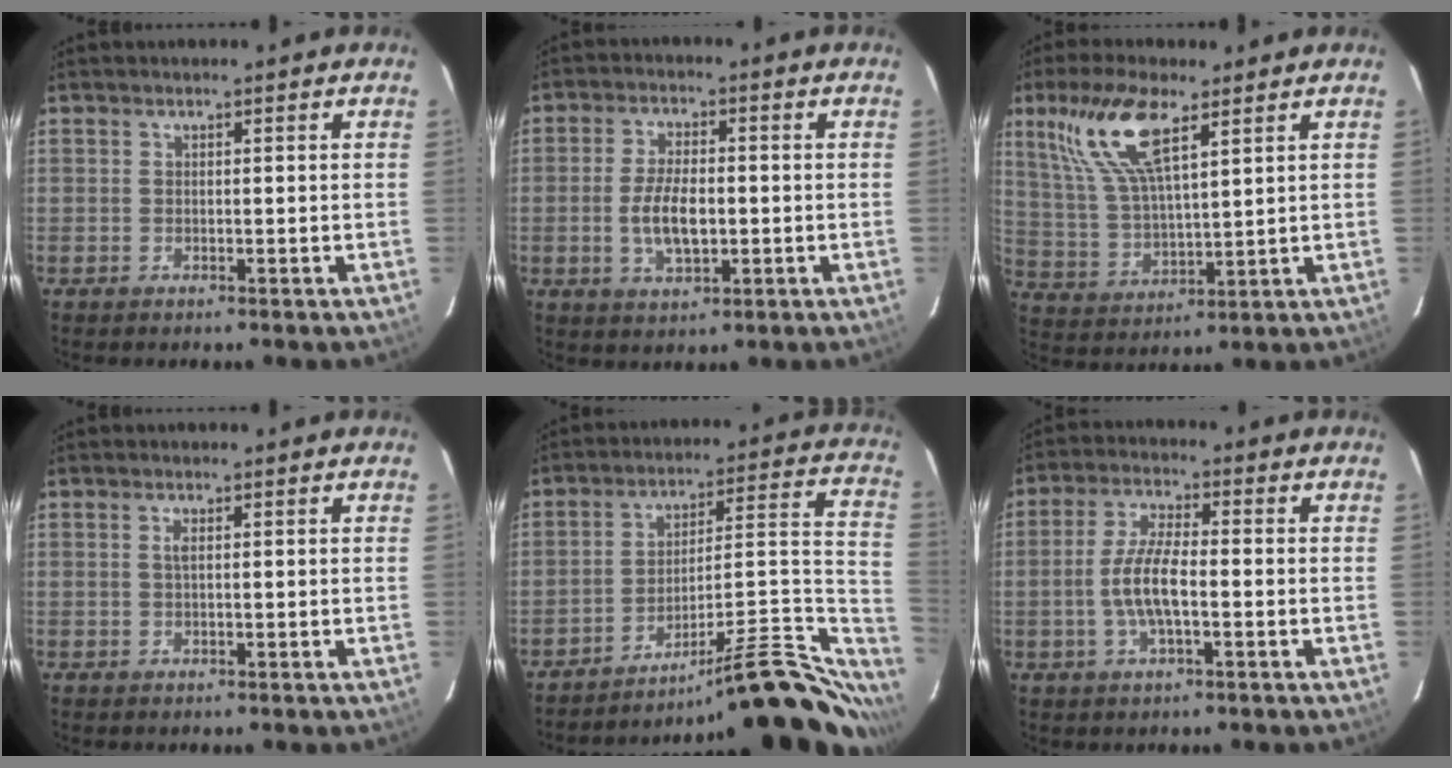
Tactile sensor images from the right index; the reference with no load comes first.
{"total": 7.5, "force": [-1.2, 3.4, 6.5], "torque": [-0.130, -0.003, -0.018]}
{"total": 13.6, "force": [7.5, 4.4, 10.4], "torque": [-0.210, 0.015, 0.156]}
{"total": 0.9, "force": [0.2, 0.2, 0.9], "torque": [-0.018, 0.002, 0.003]}
{"total": 23.1, "force": [-16.5, 4.1, 15.6], "torque": [-0.184, 0.015, -0.236]}
{"total": 7.4, "force": [-1.7, 2.0, 6.9], "torque": [-0.141, 0.003, -0.034]}